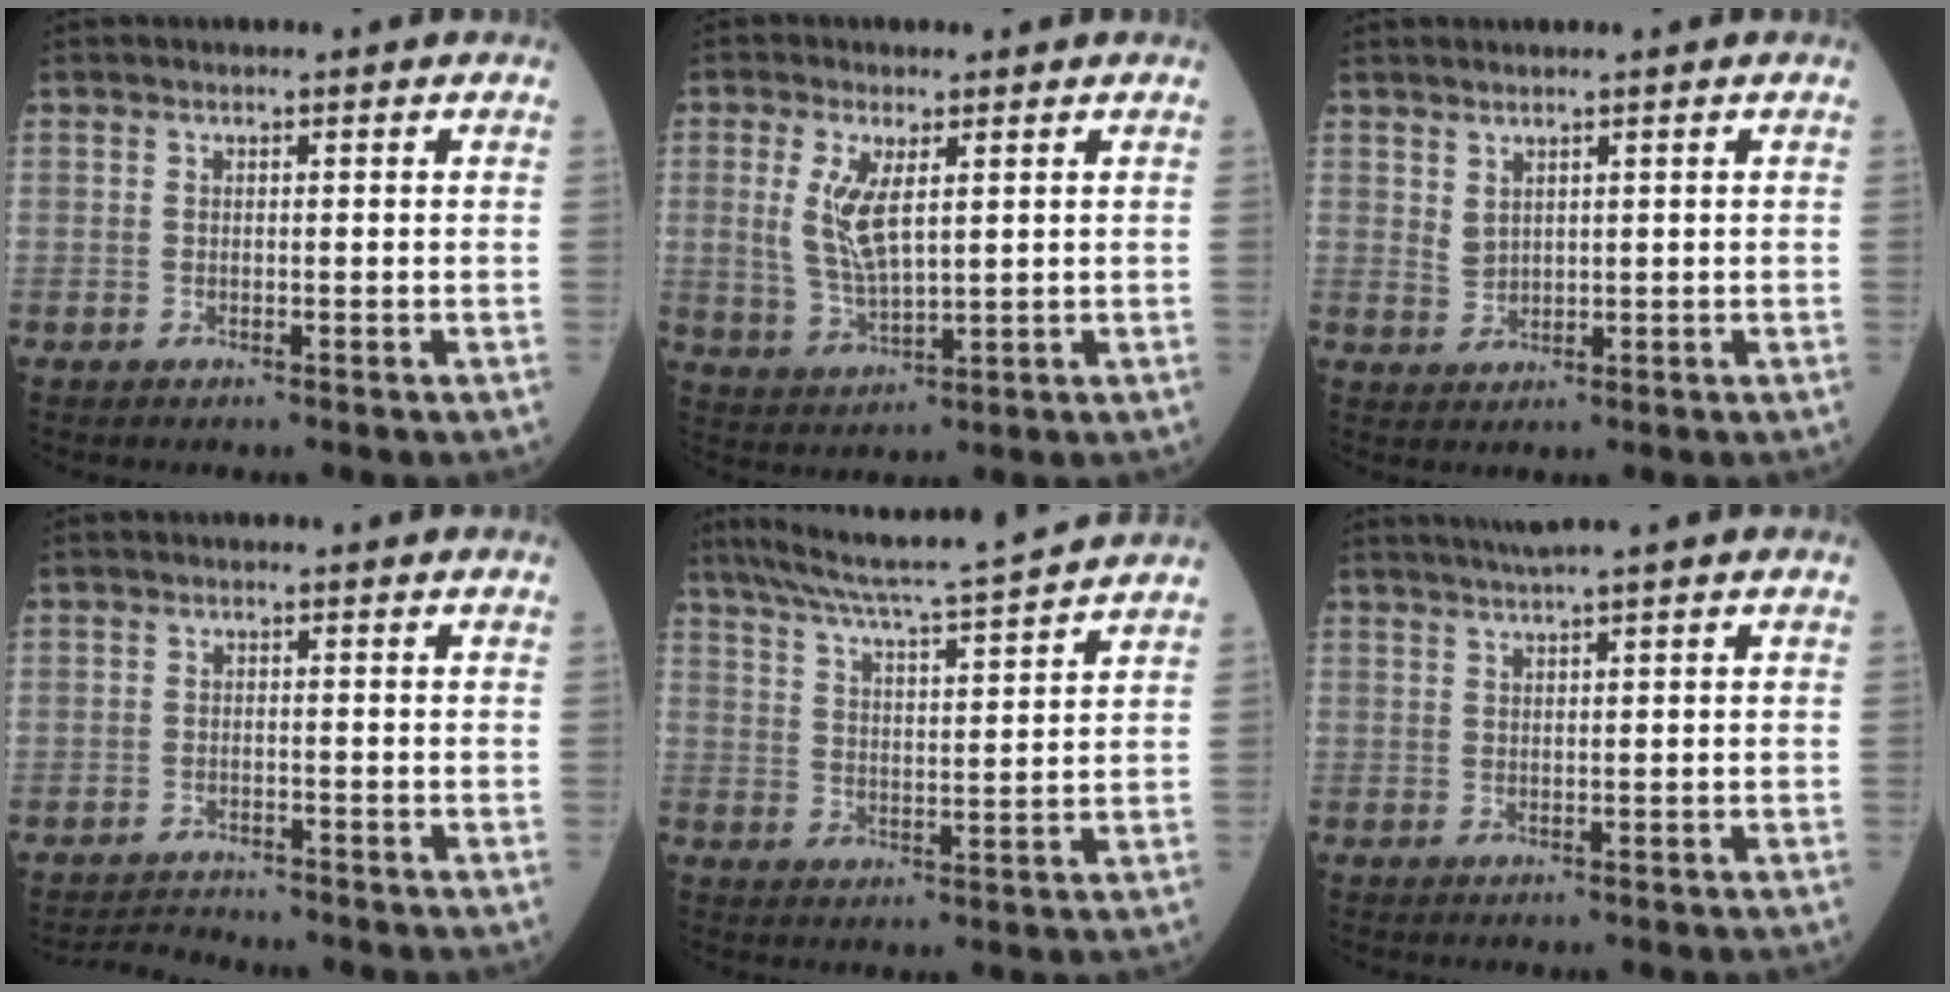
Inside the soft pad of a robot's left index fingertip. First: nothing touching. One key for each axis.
{"total": 6.7, "fx": 1.8, "fy": 2.2, "fz": 6.1, "tx": -0.139, "ty": -0.001, "tz": 0.050}
{"total": 1.8, "fx": 1.2, "fy": 0.9, "fz": 0.9, "tx": -0.022, "ty": -0.002, "tz": 0.041}
{"total": 3.0, "fx": -2.9, "fy": -0.1, "fz": -0.7, "tx": 0.012, "ty": -0.018, "tz": -0.049}
{"total": 15.3, "fx": 13.9, "fy": -1.2, "fz": 6.2, "tx": -0.117, "ty": -0.003, "tz": 0.207}
{"total": 2.5, "fx": 1.9, "fy": -0.9, "fz": 1.4, "tx": -0.030, "ty": 0.005, "tz": 0.042}